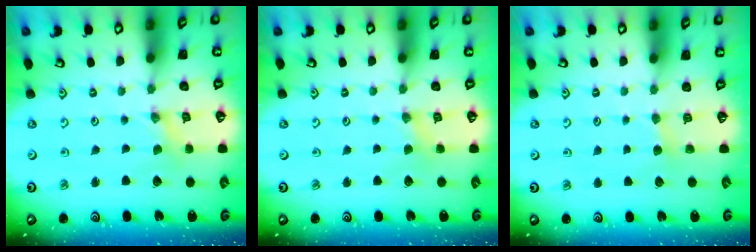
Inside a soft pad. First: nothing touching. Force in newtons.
{"total": 1.9, "press": 1.8, "slide": 0.3}
{"total": 2.9, "press": 2.9, "slide": 0.4}